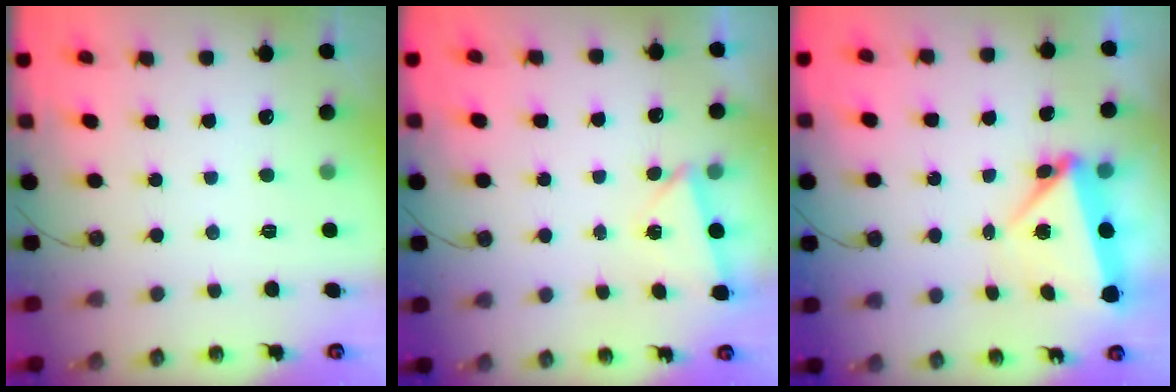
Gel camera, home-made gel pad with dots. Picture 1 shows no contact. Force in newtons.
{"total": 2.7, "press": 2.1, "slide": 1.8}
{"total": 6.4, "press": 6.1, "slide": 1.8}